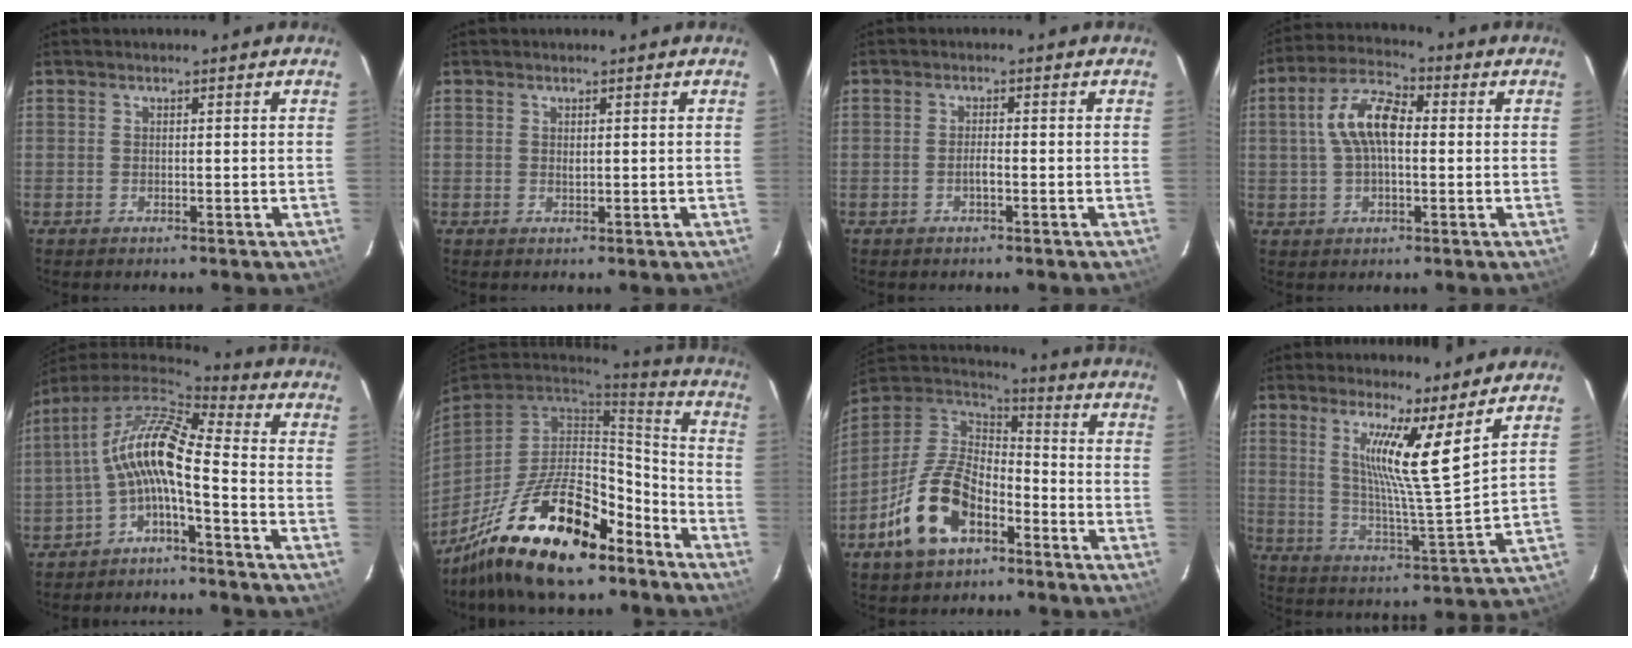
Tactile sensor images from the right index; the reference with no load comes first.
{"total": 0.6, "force": [0.3, 0.3, 0.4], "torque": [-0.008, 0.001, 0.007]}
{"total": 1.4, "force": [-0.6, 0.2, 1.3], "torque": [-0.025, 0.002, -0.012]}
{"total": 9.5, "force": [0.8, 4.7, 8.3], "torque": [-0.167, 0.025, 0.015]}
{"total": 11.0, "force": [-2.3, 2.5, 10.4], "torque": [-0.203, 0.017, -0.050]}
{"total": 24.7, "force": [-16.8, 9.7, 15.2], "torque": [-0.291, -0.002, -0.267]}
{"total": 16.1, "force": [-8.2, 8.8, 10.7], "torque": [-0.231, 0.006, -0.148]}
{"total": 11.2, "force": [6.6, -0.9, 9.0], "torque": [-0.144, -0.013, 0.114]}